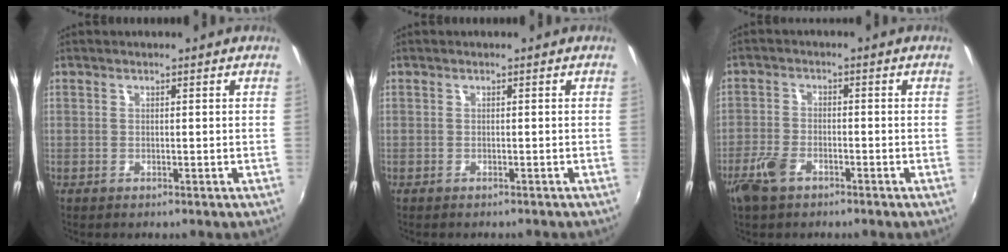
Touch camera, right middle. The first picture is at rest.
{"total": 0.8, "force": [-0.8, 0.2, 0.2], "torque": [-0.004, -0.003, -0.012]}
{"total": 5.6, "force": [-3.7, 2.7, 3.3], "torque": [-0.084, -0.005, -0.074]}